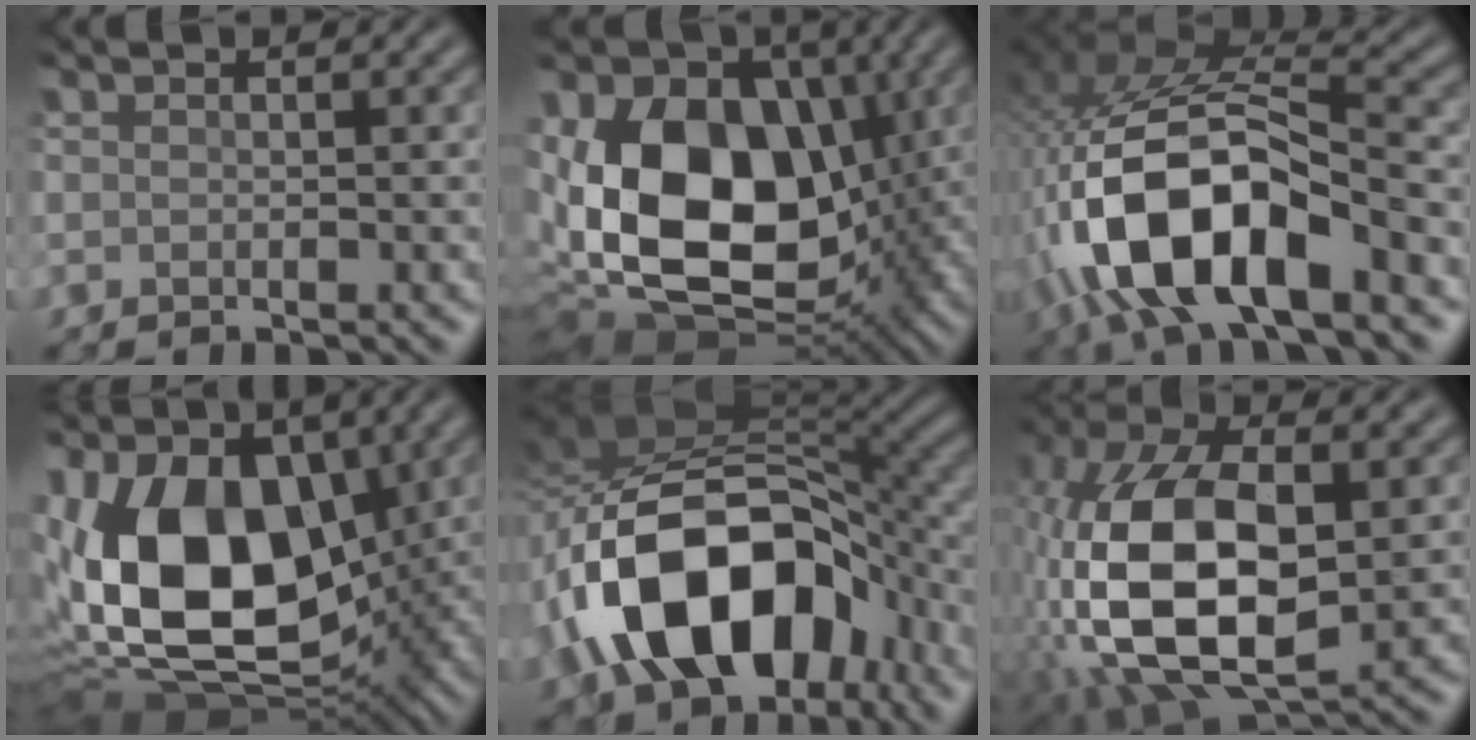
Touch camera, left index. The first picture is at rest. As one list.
[{"total": 18.4, "force": [0.0, 12.2, 13.7], "torque": [-0.263, -0.012, 0.011]}, {"total": 12.7, "force": [-4.8, 5.3, 10.5], "torque": [-0.228, 0.005, -0.090]}, {"total": 16.4, "force": [0.6, 10.1, 12.9], "torque": [-0.243, -0.018, 0.006]}, {"total": 16.0, "force": [-5.3, 9.7, 11.6], "torque": [-0.203, 0.004, -0.092]}, {"total": 13.8, "force": [-1.1, 7.1, 11.7], "torque": [-0.272, -0.001, -0.019]}]